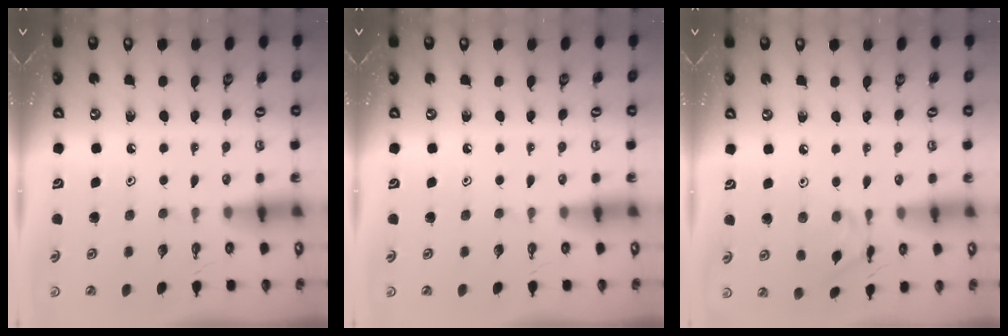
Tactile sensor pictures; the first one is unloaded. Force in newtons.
{"total": 0.0}
{"total": 6.9, "press": 6.8, "slide": 0.4}